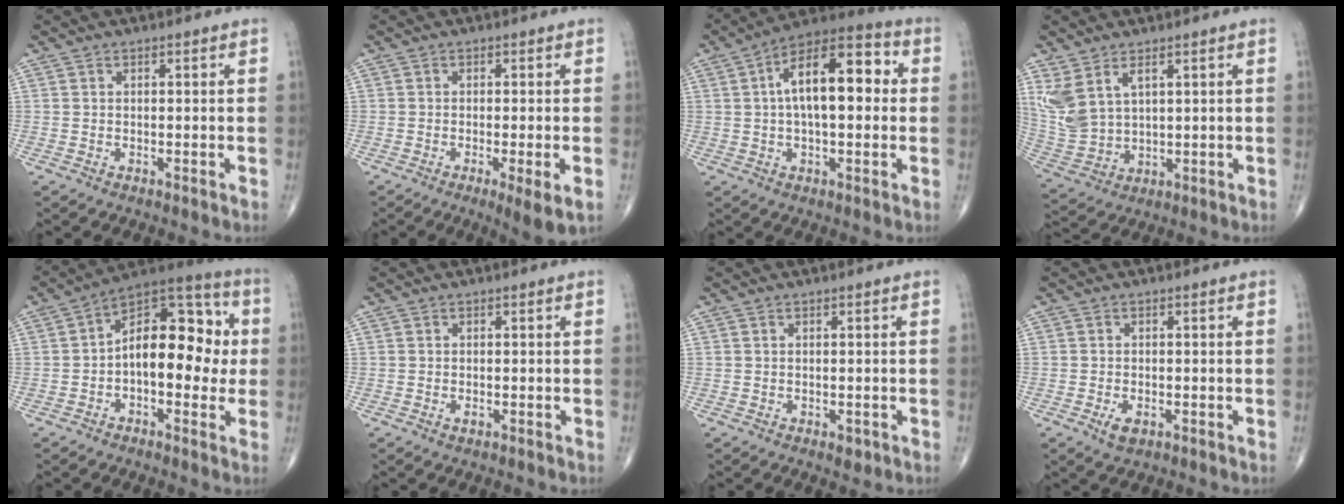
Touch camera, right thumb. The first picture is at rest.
{"total": 5.3, "force": [-1.8, 0.8, 4.9], "torque": [-0.082, -0.015, -0.031]}
{"total": 16.6, "force": [2.5, 7.6, 14.5], "torque": [-0.218, 0.033, 0.030]}
{"total": 8.9, "force": [4.2, 4.9, 6.1], "torque": [-0.134, -0.012, 0.102]}
{"total": 16.6, "force": [-0.2, 9.2, 13.7], "torque": [-0.169, 0.041, -0.017]}
{"total": 0.8, "force": [-0.4, 0.5, 0.6], "torque": [-0.009, 0.002, -0.005]}
{"total": 1.5, "force": [-0.6, 0.9, 1.0], "torque": [-0.006, 0.000, -0.005]}
{"total": 2.7, "force": [-1.1, 1.2, 2.1], "torque": [-0.041, -0.002, -0.018]}